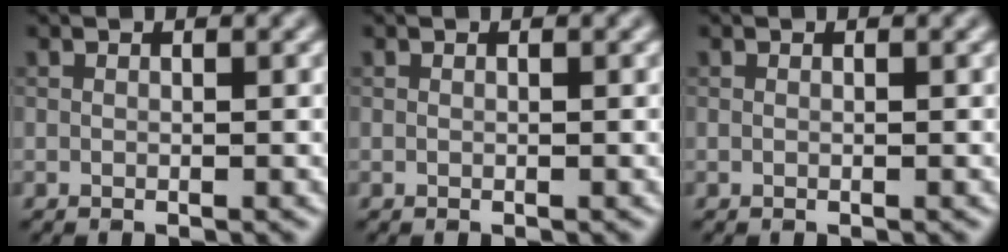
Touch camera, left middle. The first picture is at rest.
{"total": 0.0}
{"total": 0.0}